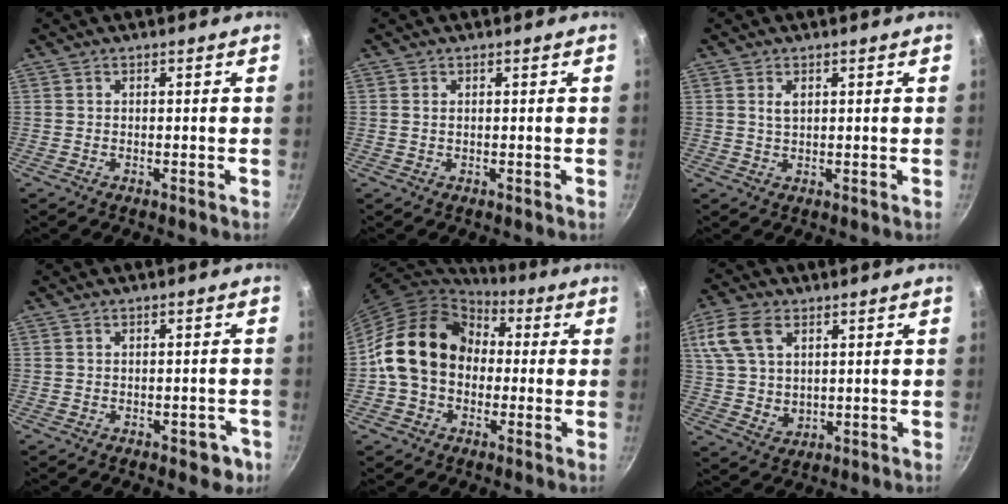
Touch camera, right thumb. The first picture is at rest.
{"total": 0.7, "force": [0.2, 0.4, 0.6], "torque": [-0.011, 0.001, 0.003]}
{"total": 1.9, "force": [0.7, 1.0, 1.5], "torque": [-0.028, -0.001, 0.016]}
{"total": 3.8, "force": [-1.7, 2.2, 2.6], "torque": [-0.006, 0.021, -0.007]}
{"total": 16.3, "force": [0.3, 12.6, 10.4], "torque": [-0.154, 0.042, -0.010]}
{"total": 11.4, "force": [4.5, 7.2, 7.5], "torque": [-0.141, -0.006, 0.089]}